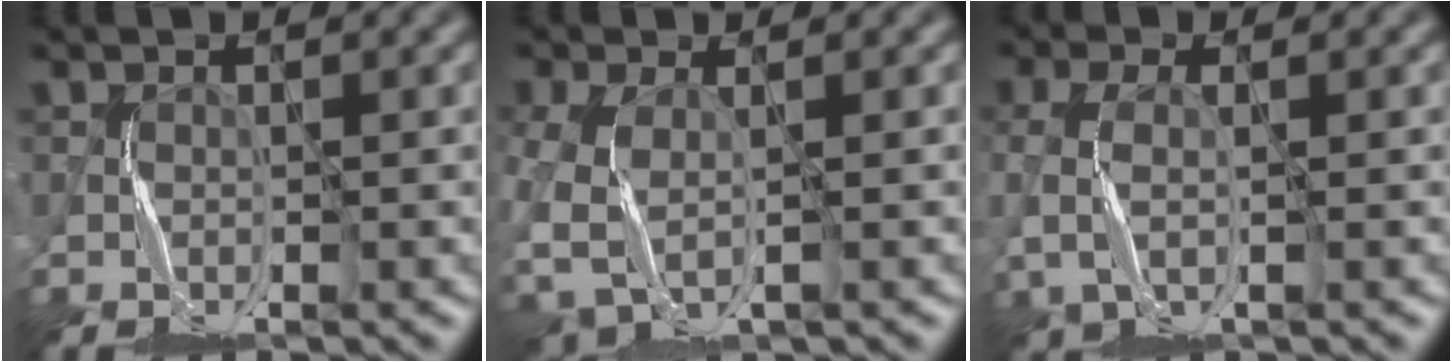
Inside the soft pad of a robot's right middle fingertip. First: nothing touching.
{"total": 4.2, "force": [-1.4, 2.7, 3.0], "torque": [-0.092, -0.012, -0.027]}
{"total": 2.5, "force": [-0.2, 1.2, 2.2], "torque": [-0.065, 0.000, -0.006]}